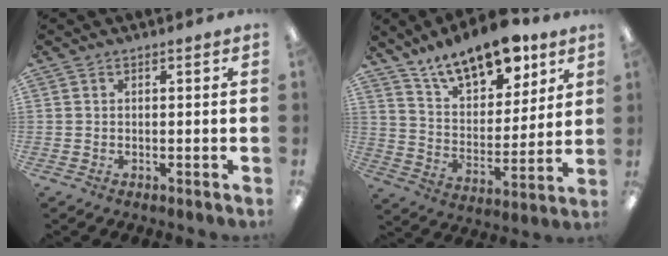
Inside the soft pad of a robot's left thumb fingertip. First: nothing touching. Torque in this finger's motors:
{"motor_torque": [1.78, 1.10, 1.76, -0.98, 0.15]}